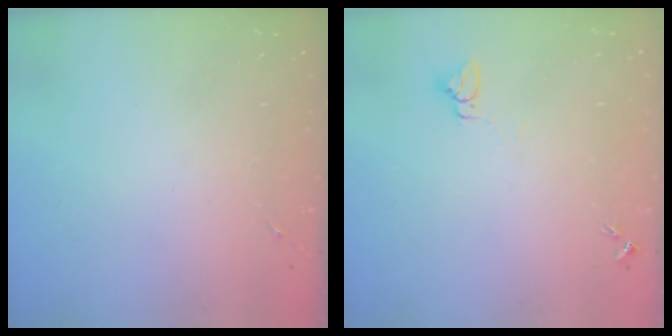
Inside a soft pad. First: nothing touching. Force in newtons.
{"total": 2.7, "press": 2.7, "slide": 0.1}